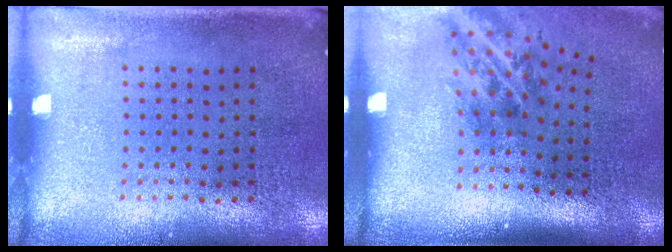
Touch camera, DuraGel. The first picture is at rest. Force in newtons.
{"total": 1.9, "press": 1.3, "slide": 1.5}